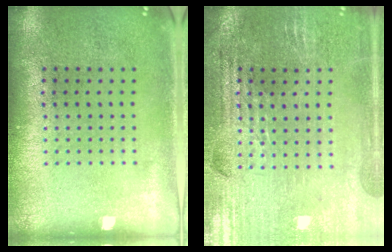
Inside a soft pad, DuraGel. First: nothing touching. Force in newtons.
{"total": 2.9, "press": 2.8, "slide": 0.5}